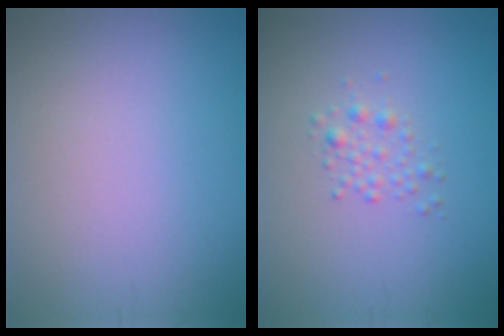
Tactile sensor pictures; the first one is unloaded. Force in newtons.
{"total": 1.3, "press": 1.3, "slide": 0.0}